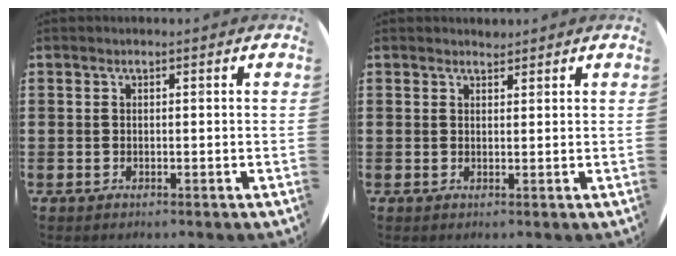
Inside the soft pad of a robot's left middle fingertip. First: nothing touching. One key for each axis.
{"total": 1.0, "fx": 1.0, "fy": 0.2, "fz": -0.1, "tx": 0.001, "ty": 0.001, "tz": 0.020}